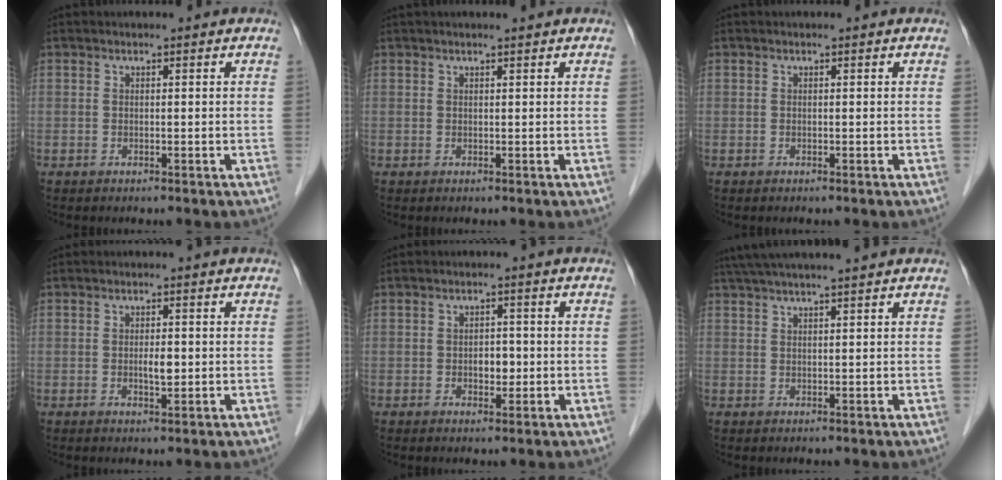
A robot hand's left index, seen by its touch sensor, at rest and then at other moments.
{"total": 2.1, "force": [1.8, 0.0, 1.1], "torque": [-0.009, 0.021, 0.028]}
{"total": 0.0}
{"total": 2.0, "force": [-0.2, 0.7, 1.9], "torque": [-0.034, -0.002, -0.002]}
{"total": 2.4, "force": [-0.4, 1.5, 1.9], "torque": [-0.025, 0.001, -0.004]}
{"total": 9.0, "force": [7.7, -0.5, 4.7], "torque": [-0.074, 0.034, 0.114]}